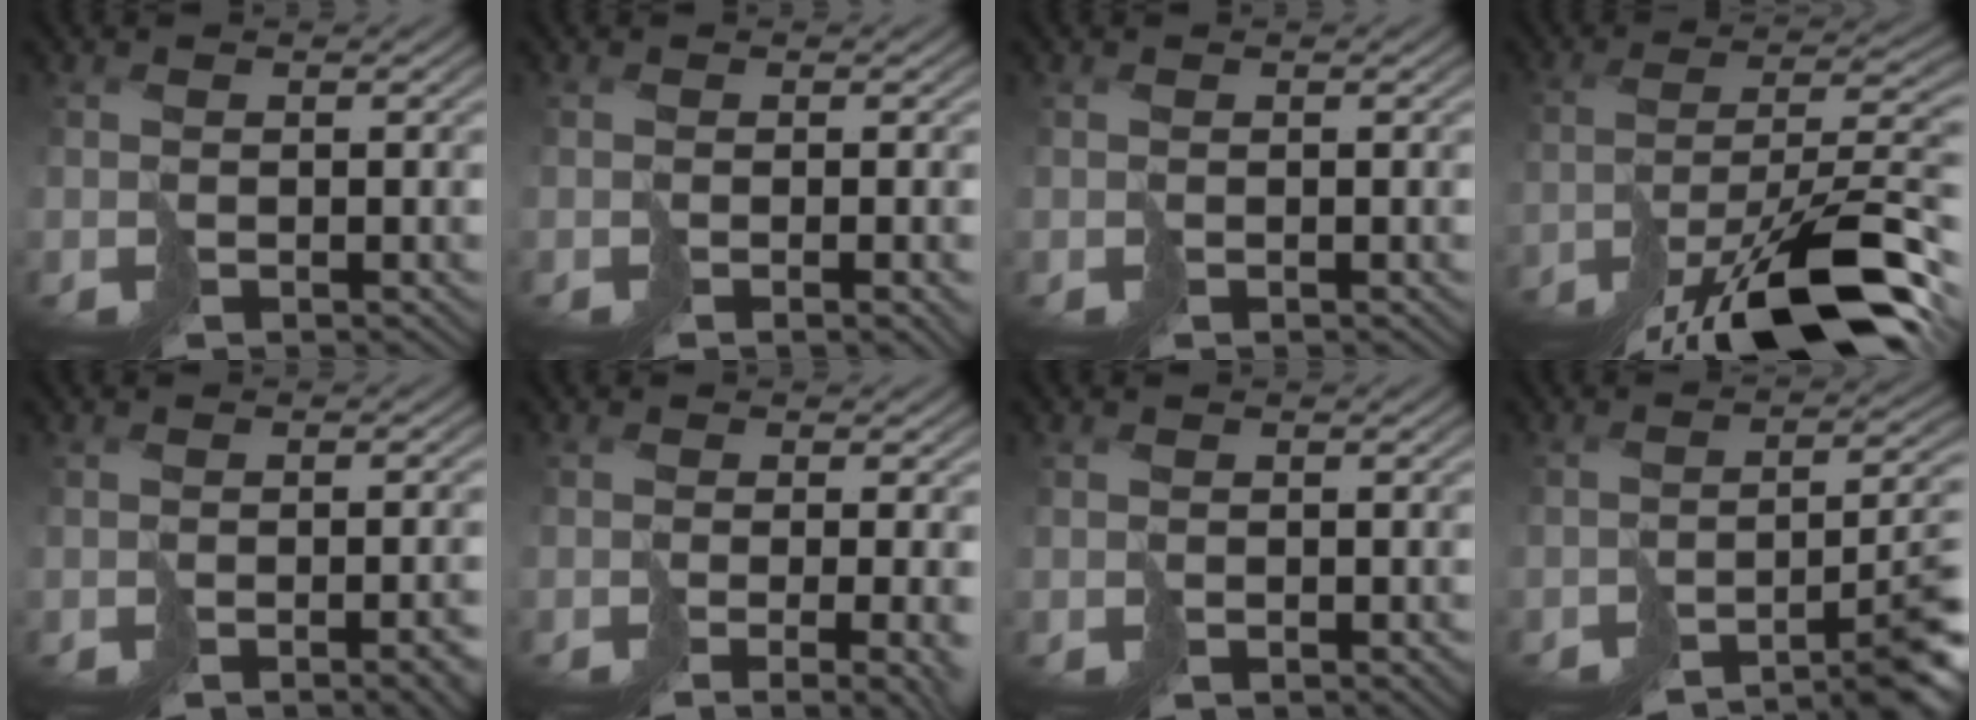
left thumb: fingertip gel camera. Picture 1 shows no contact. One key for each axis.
{"total": 2.7, "fx": -0.8, "fy": 0.5, "fz": 2.5, "tx": -0.036, "ty": -0.004, "tz": -0.013}
{"total": 0.0}
{"total": 15.7, "fx": -9.9, "fy": 4.5, "fz": 11.3, "tx": -0.201, "ty": -0.013, "tz": -0.168}
{"total": 4.2, "fx": -2.0, "fy": 1.2, "fz": 3.4, "tx": -0.038, "ty": -0.005, "tz": -0.023}
{"total": 6.9, "fx": -2.2, "fy": 2.3, "fz": 6.2, "tx": -0.064, "ty": -0.009, "tz": -0.019}
{"total": 1.2, "fx": -0.3, "fy": 0.9, "fz": 0.8, "tx": -0.012, "ty": -0.004, "tz": -0.002}
{"total": 8.6, "fx": -5.3, "fy": 1.8, "fz": 6.6, "tx": -0.081, "ty": 0.005, "tz": -0.082}